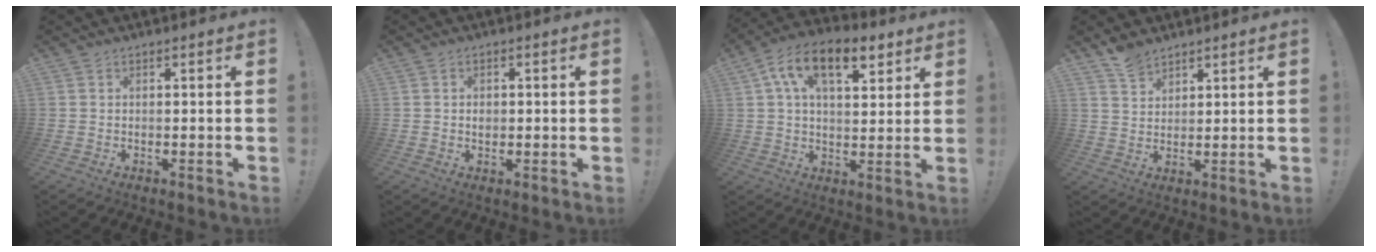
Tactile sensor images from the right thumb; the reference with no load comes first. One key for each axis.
{"total": 1.7, "fx": -0.2, "fy": 1.5, "fz": 0.8, "tx": 0.002, "ty": -0.002, "tz": -0.007}
{"total": 14.4, "fx": 6.6, "fy": 7.2, "fz": 10.6, "tx": -0.164, "ty": -0.017, "tz": 0.112}
{"total": 5.6, "fx": 4.7, "fy": 2.6, "fz": 1.4, "tx": -0.019, "ty": -0.026, "tz": 0.089}